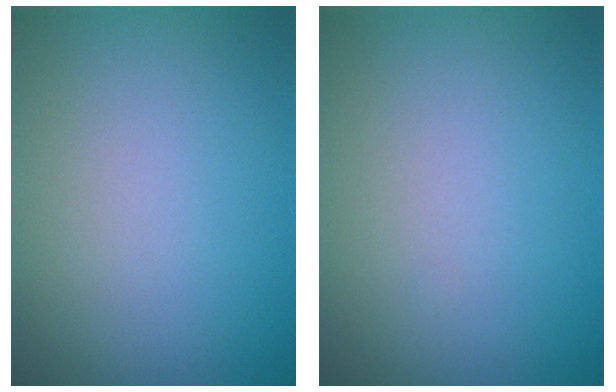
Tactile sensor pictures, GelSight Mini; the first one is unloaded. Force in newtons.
{"total": 0.0}